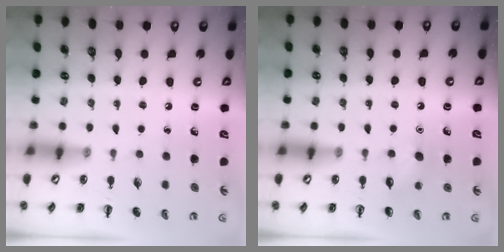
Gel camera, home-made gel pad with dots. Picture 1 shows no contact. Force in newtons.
{"total": 6.7, "press": 6.5, "slide": 1.6}